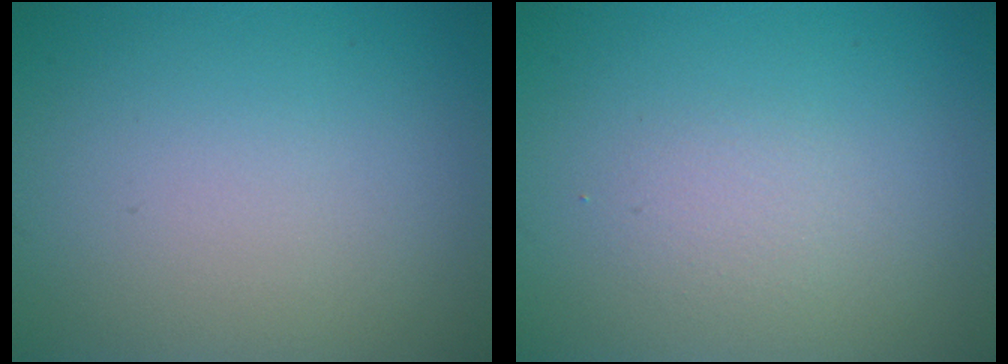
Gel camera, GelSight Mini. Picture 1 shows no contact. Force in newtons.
{"total": 1.3, "press": 1.2, "slide": 0.1}